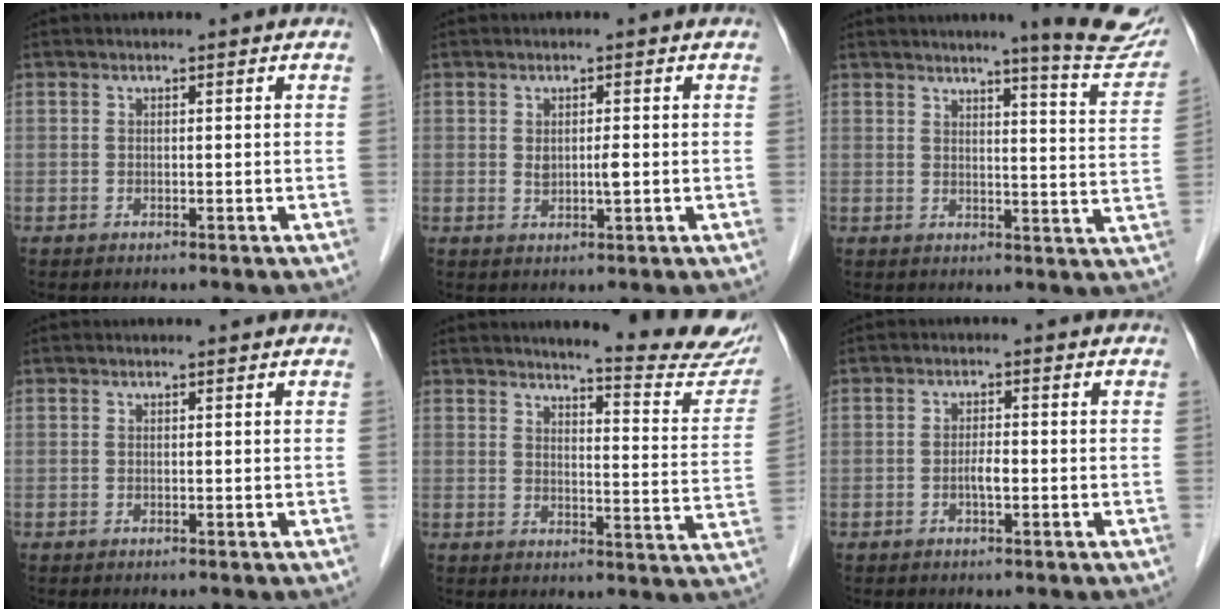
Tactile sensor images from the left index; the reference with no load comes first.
{"total": 2.1, "force": [0.0, 0.6, 2.0], "torque": [-0.036, -0.003, 0.004]}
{"total": 11.4, "force": [9.7, 0.2, 6.0], "torque": [-0.060, -0.026, 0.097]}
{"total": 0.6, "force": [0.6, 0.0, 0.1], "torque": [-0.007, 0.001, 0.003]}
{"total": 15.0, "force": [14.1, 0.1, 5.3], "torque": [-0.063, -0.082, 0.154]}
{"total": 1.8, "force": [-0.6, 0.4, 1.7], "torque": [-0.030, 0.001, -0.013]}